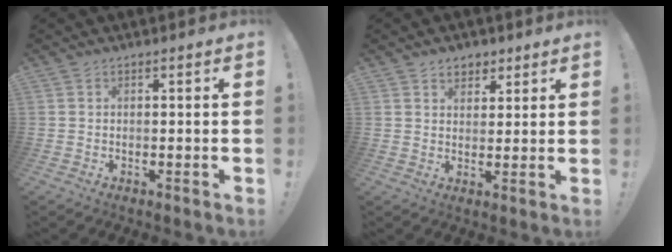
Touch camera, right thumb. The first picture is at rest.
{"total": 4.5, "force": [2.9, 3.3, 1.1], "torque": [-0.008, -0.016, 0.053]}